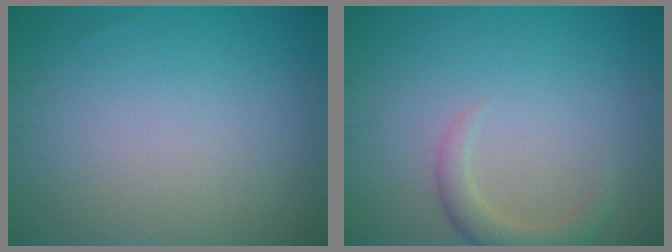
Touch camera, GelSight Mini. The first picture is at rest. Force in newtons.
{"total": 2.4, "press": 2.3, "slide": 0.3}